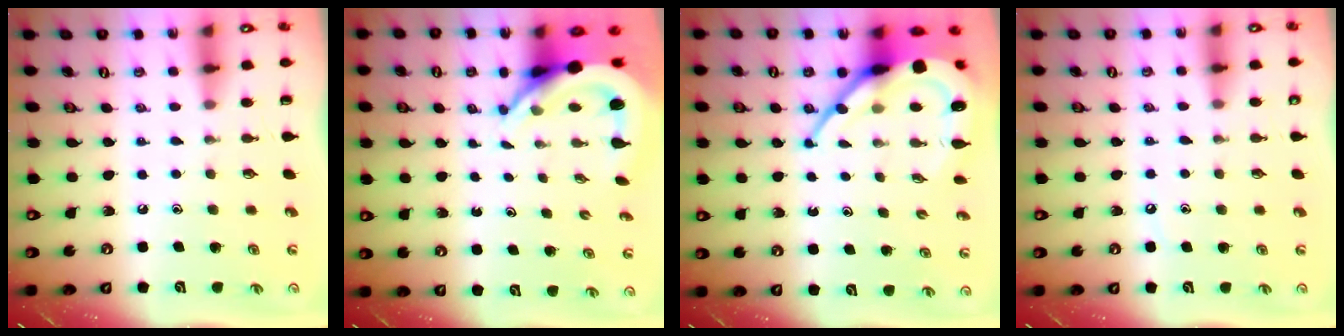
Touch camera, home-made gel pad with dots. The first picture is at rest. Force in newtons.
{"total": 7.1, "press": 7.0, "slide": 1.1}
{"total": 13.8, "press": 13.7, "slide": 1.4}
{"total": 3.4, "press": 3.4, "slide": 0.4}